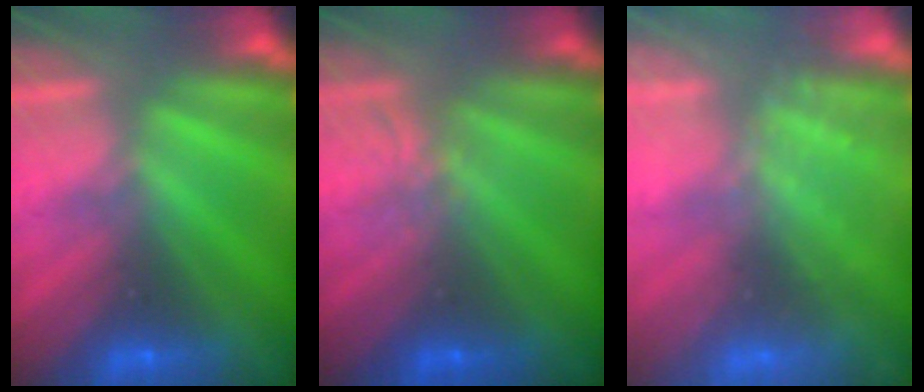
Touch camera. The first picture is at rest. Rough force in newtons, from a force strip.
{"total": 1.8}
{"total": 2.5}